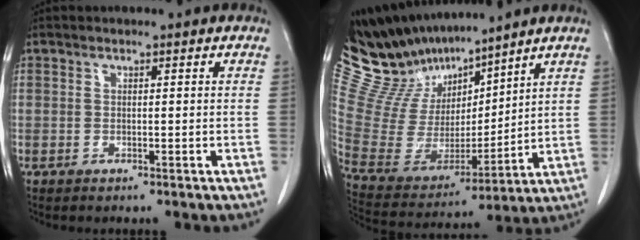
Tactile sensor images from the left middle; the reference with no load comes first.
{"total": 15.3, "force": [13.9, 3.8, 5.3], "torque": [-0.115, 0.000, 0.276]}